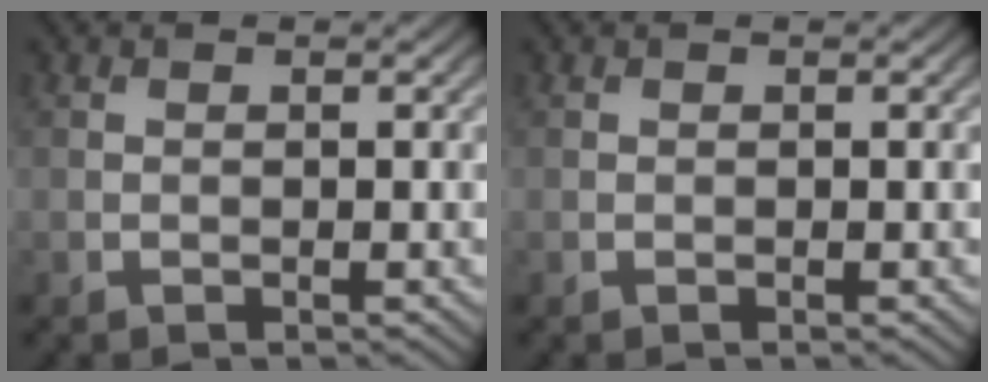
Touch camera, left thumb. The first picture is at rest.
{"total": 0.0}